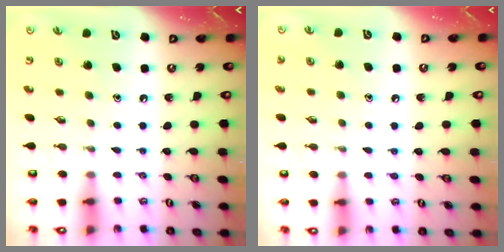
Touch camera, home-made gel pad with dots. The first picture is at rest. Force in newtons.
{"total": 3.2, "press": 3.2, "slide": 0.5}